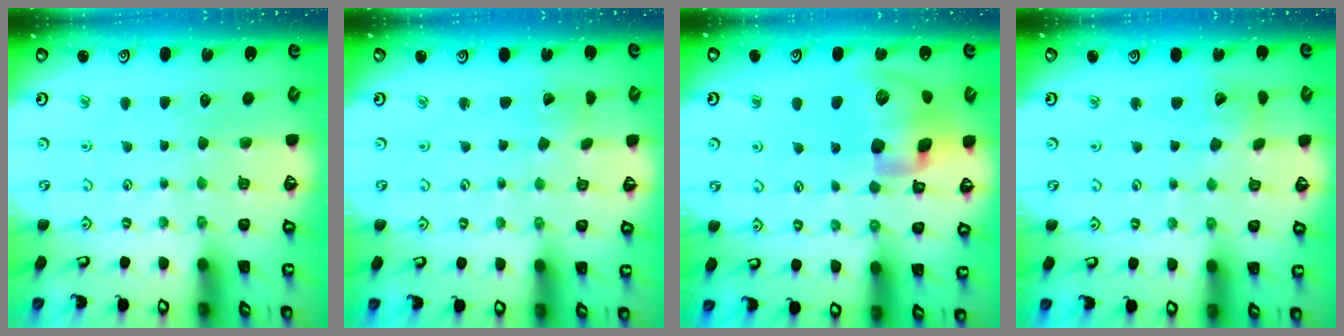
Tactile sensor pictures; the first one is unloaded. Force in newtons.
{"total": 1.1, "press": 1.1, "slide": 0.1}
{"total": 19.2, "press": 19.0, "slide": 3.0}
{"total": 4.9, "press": 4.9, "slide": 0.6}